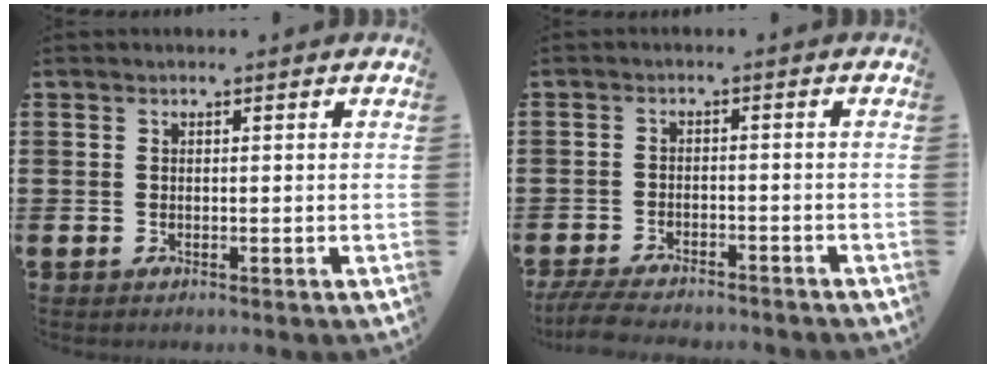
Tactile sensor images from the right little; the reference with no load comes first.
{"total": 3.4, "force": [-3.3, 0.3, 0.8], "torque": [-0.021, 0.000, -0.068]}